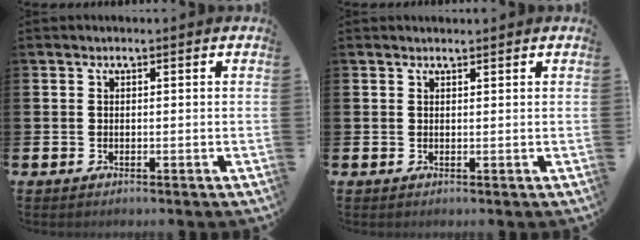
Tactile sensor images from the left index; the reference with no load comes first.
{"total": 0.9, "force": [0.9, 0.1, 0.0], "torque": [0.011, -0.005, 0.015]}